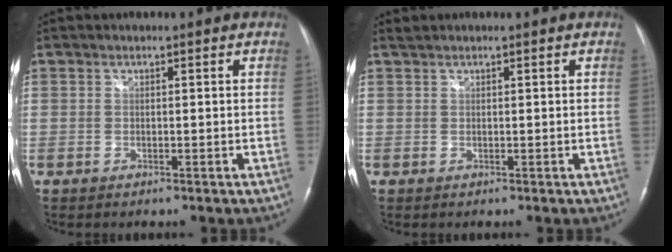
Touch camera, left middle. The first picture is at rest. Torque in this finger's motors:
{"motor_torque": [0.11, 0.07, -0.08, 0.01]}